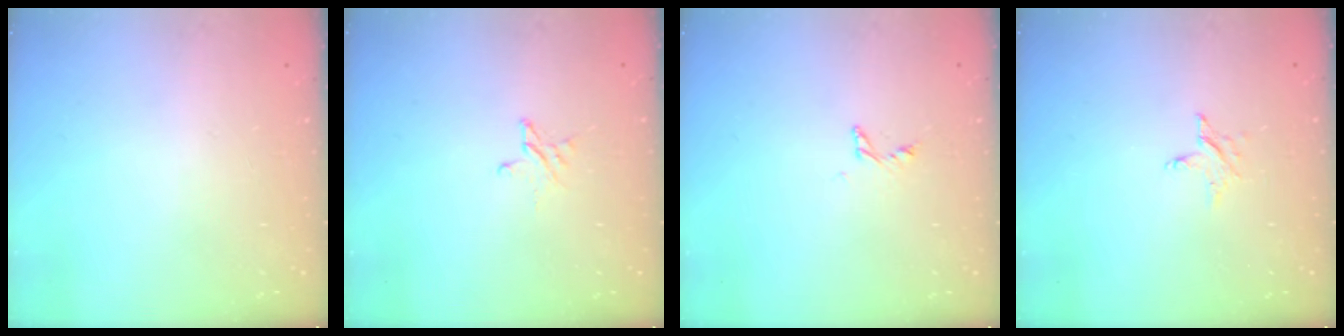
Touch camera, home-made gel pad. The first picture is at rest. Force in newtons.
{"total": 2.7, "press": 2.7, "slide": 0.2}
{"total": 3.1, "press": 3.1, "slide": 0.3}
{"total": 2.4, "press": 2.4, "slide": 0.1}